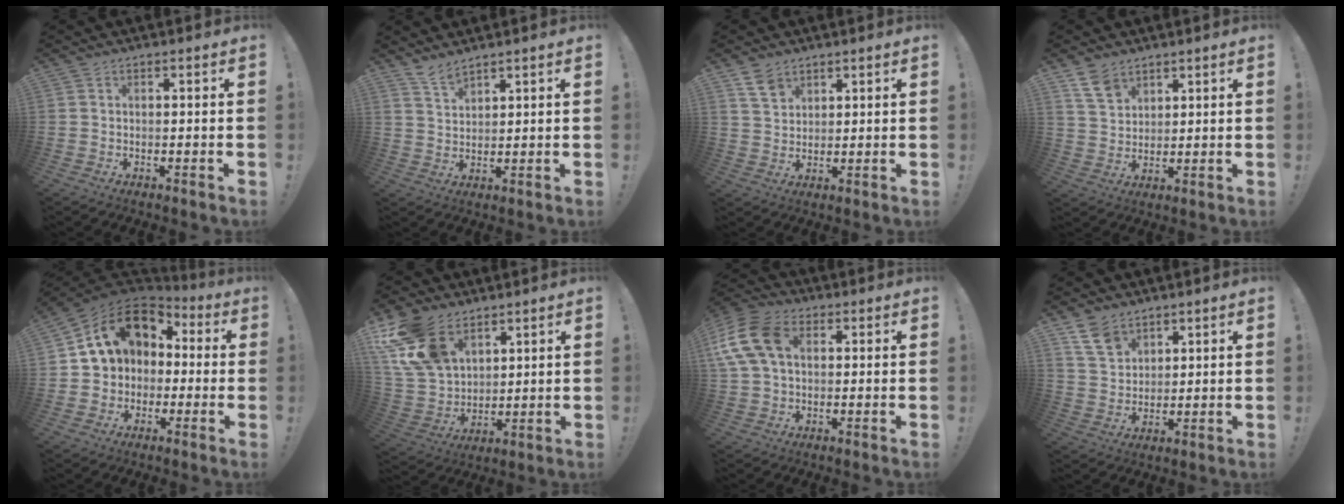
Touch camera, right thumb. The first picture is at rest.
{"total": 4.6, "force": [4.1, 1.2, 1.7], "torque": [-0.030, -0.028, 0.074]}
{"total": 6.1, "force": [4.2, 3.9, 2.1], "torque": [-0.028, -0.023, 0.081]}
{"total": 7.8, "force": [5.6, 4.6, 2.8], "torque": [-0.048, -0.031, 0.110]}
{"total": 13.8, "force": [4.5, 10.5, 7.7], "torque": [-0.124, -0.010, 0.082]}
{"total": 16.9, "force": [9.6, 10.6, 9.0], "torque": [-0.182, -0.050, 0.187]}
{"total": 15.4, "force": [3.3, 10.3, 10.9], "torque": [-0.225, 0.006, 0.067]}
{"total": 8.8, "force": [6.2, 5.3, 3.3], "torque": [-0.058, -0.034, 0.123]}